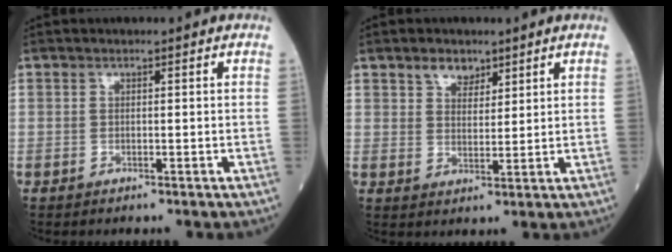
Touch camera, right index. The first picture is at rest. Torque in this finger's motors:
{"motor_torque": [0.00, 0.09, 0.15, 0.00]}